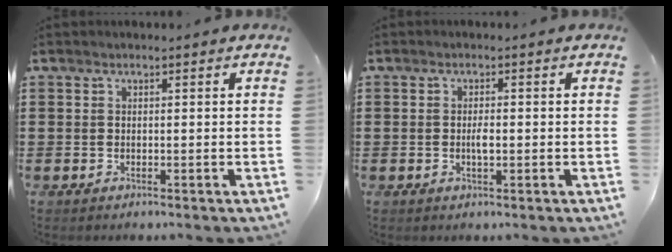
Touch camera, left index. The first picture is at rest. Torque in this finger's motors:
{"motor_torque": [0.61, 0.26, 0.07, 0.03]}